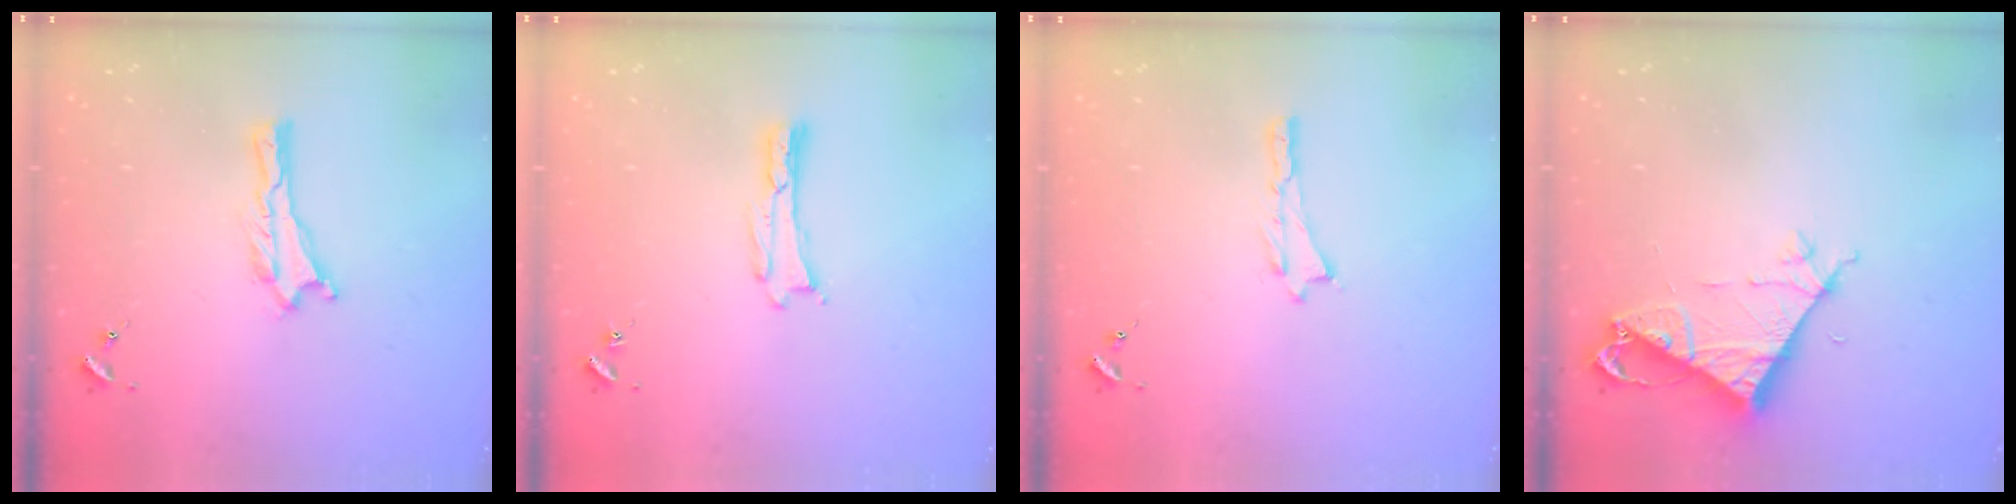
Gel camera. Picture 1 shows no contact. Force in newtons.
{"total": 0.0}
{"total": 0.0}
{"total": 6.9, "press": 6.9, "slide": 0.5}